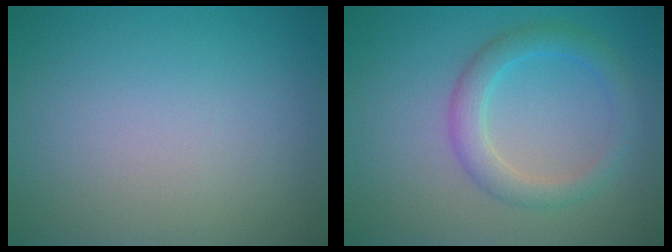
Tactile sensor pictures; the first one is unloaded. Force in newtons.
{"total": 3.0, "press": 3.0, "slide": 0.1}